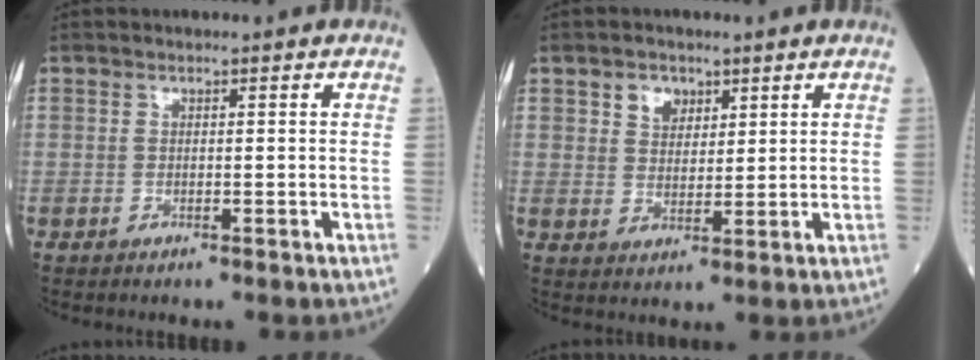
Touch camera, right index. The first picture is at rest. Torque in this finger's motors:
{"motor_torque": [0.04, 0.04, 0.06, 0.01]}